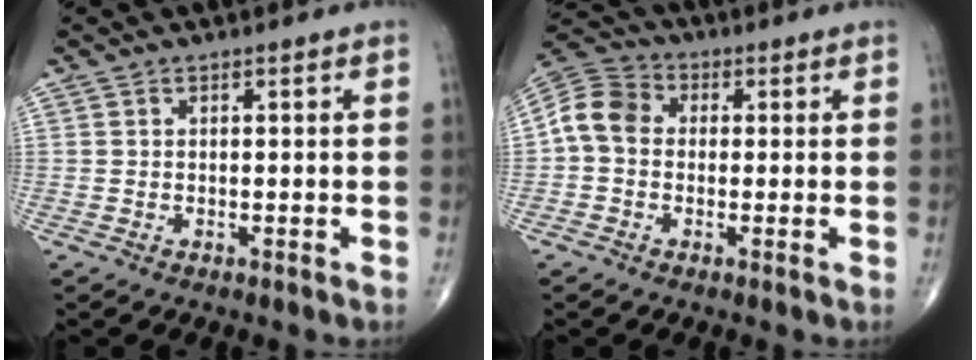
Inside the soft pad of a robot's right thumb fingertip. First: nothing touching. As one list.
[{"total": 8.1, "force": [-0.1, 6.5, 4.8], "torque": [-0.083, 0.027, -0.015]}]